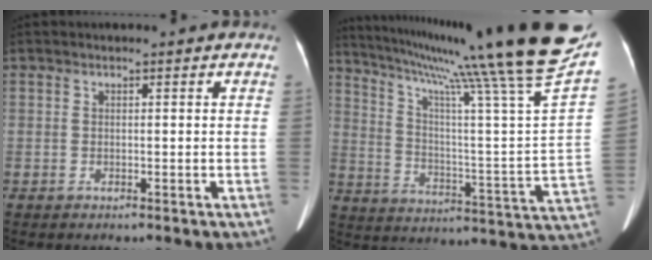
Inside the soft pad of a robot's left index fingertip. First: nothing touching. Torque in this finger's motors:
{"motor_torque": [1.11, -1.03, 0.66, 0.21]}